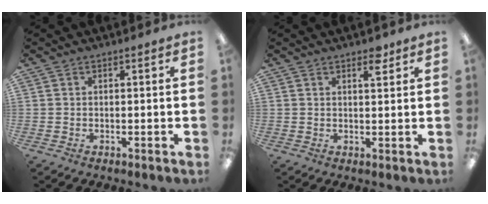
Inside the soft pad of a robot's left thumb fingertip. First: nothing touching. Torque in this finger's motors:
{"motor_torque": [0.02, 0.07, -0.22, 0.15, 0.03]}